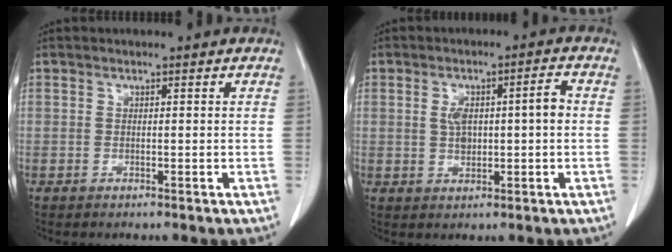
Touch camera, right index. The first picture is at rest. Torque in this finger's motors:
{"motor_torque": [0.19, -0.01, 0.13, 0.05]}